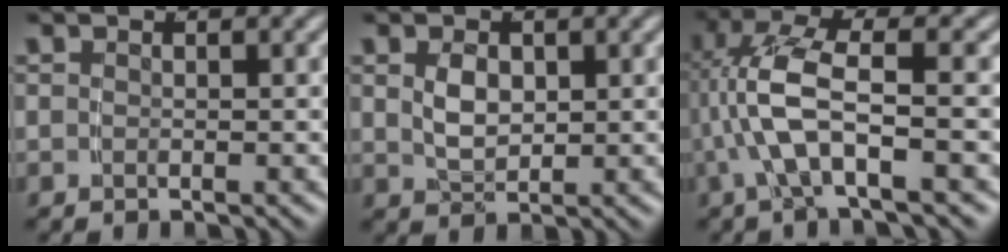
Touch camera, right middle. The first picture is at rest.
{"total": 2.3, "force": [0.5, 1.2, 1.9], "torque": [-0.035, -0.010, 0.022]}
{"total": 5.3, "force": [0.0, 1.6, 5.1], "torque": [-0.119, 0.000, 0.004]}